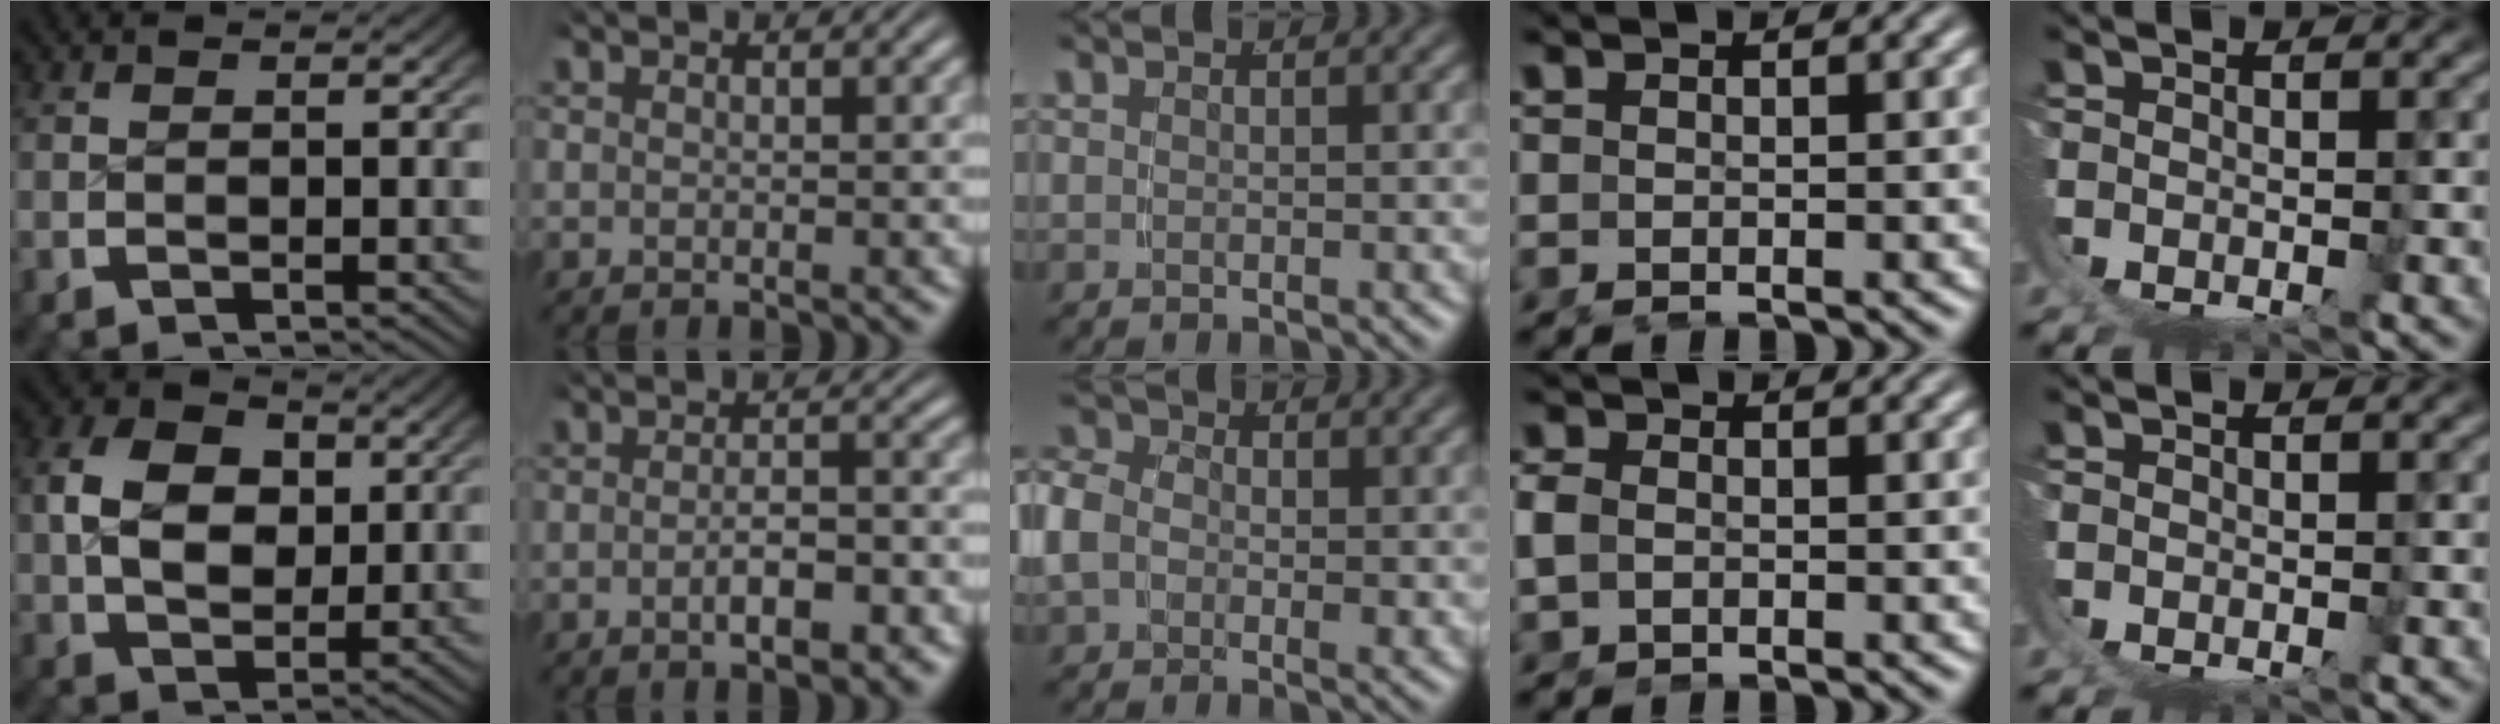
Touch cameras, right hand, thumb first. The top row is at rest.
{"thumb": {"total": 7.5, "force": [0.9, 5.3, 5.2], "torque": [-0.090, -0.021, 0.026]}, "index": {"total": 3.3, "force": [-1.9, 0.9, 2.5], "torque": [-0.035, -0.006, -0.034]}, "middle": {"total": 4.3, "force": [0.1, 3.5, 2.5], "torque": [-0.066, -0.008, 0.000]}, "ring": {"total": 1.4, "force": [-0.5, 1.1, 0.8], "torque": [-0.033, -0.013, 0.001]}}